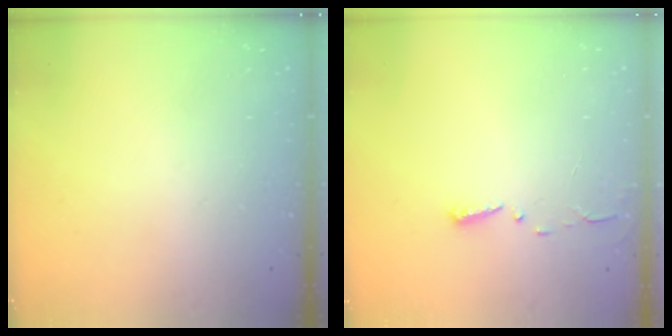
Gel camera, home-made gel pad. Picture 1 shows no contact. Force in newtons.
{"total": 3.0, "press": 2.9, "slide": 0.3}